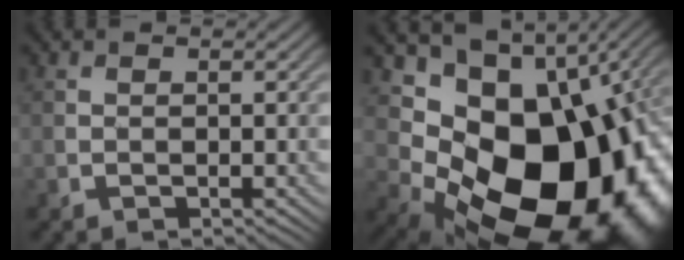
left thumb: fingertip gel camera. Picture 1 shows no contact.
{"total": 18.5, "force": [-0.5, 12.5, 13.6], "torque": [-0.228, -0.047, 0.021]}